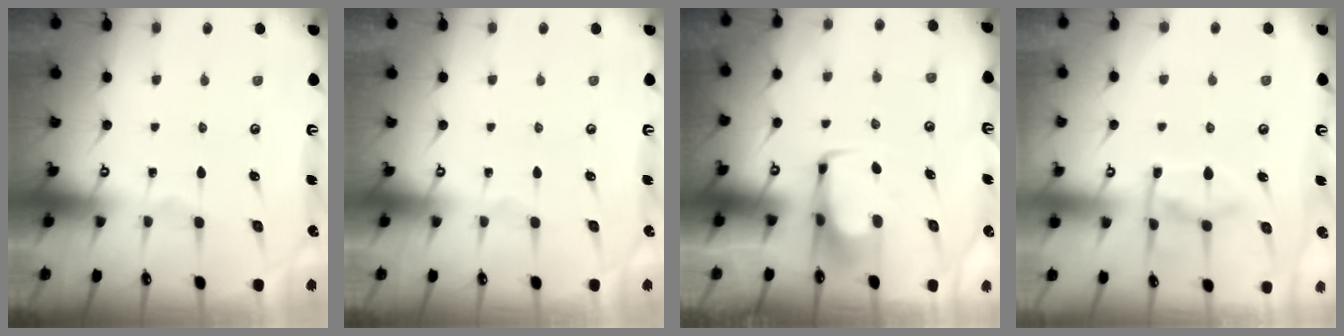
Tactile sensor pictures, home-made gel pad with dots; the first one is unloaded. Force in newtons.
{"total": 0.0}
{"total": 3.0, "press": 3.0, "slide": 0.4}
{"total": 8.1, "press": 8.0, "slide": 1.4}